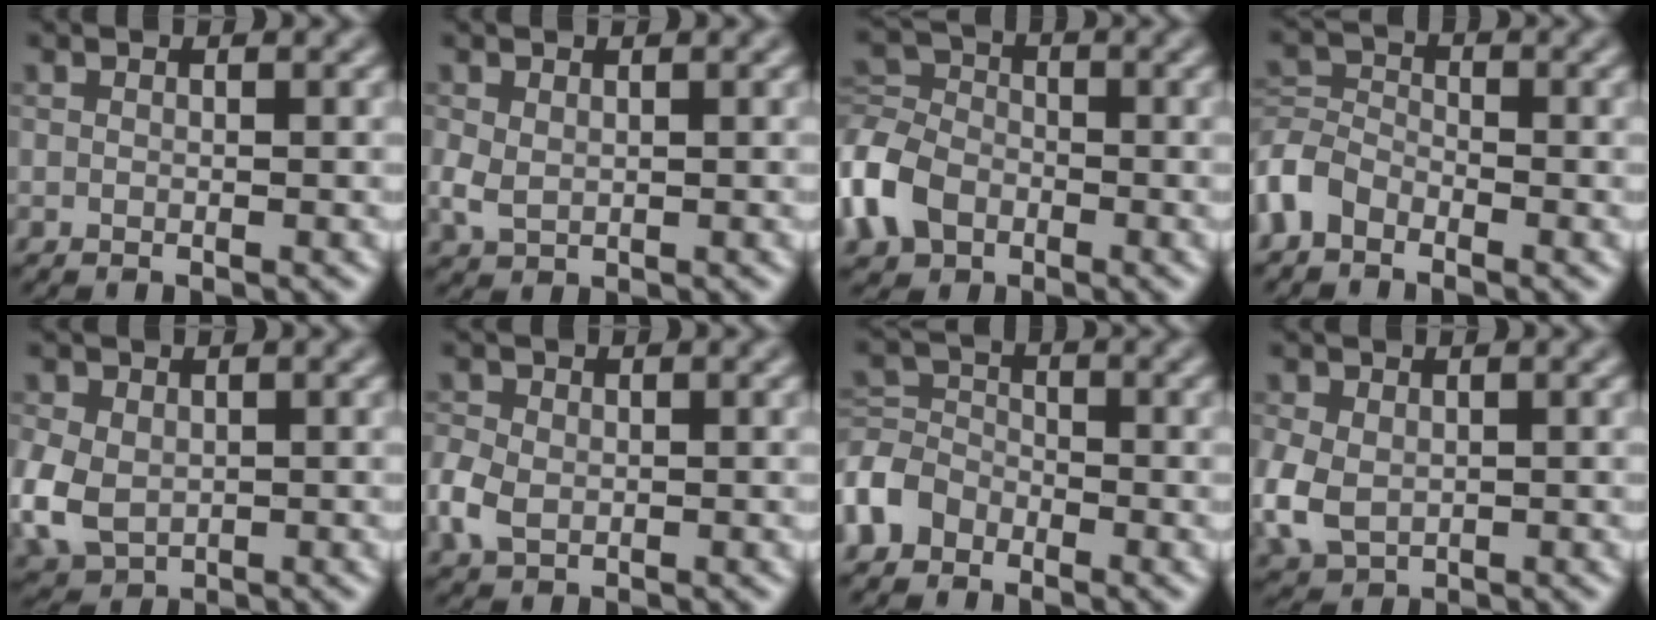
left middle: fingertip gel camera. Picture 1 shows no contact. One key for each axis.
{"total": 1.9, "fx": 0.1, "fy": 1.5, "fz": 1.2, "tx": -0.032, "ty": 0.000, "tz": 0.006}
{"total": 6.2, "fx": -3.0, "fy": 4.6, "fz": 2.8, "tx": -0.065, "ty": 0.005, "tz": -0.080}
{"total": 3.2, "fx": -2.1, "fy": 2.0, "fz": 1.4, "tx": -0.032, "ty": 0.007, "tz": -0.057}
{"total": 5.3, "fx": -0.6, "fy": 4.1, "fz": 3.3, "tx": -0.086, "ty": -0.007, "tz": -0.014}
{"total": 3.0, "fx": -0.6, "fy": 2.4, "fz": 1.7, "tx": -0.042, "ty": 0.000, "tz": -0.014}
{"total": 3.9, "fx": -2.3, "fy": 2.8, "fz": 1.3, "tx": -0.029, "ty": 0.007, "tz": -0.062}
{"total": 4.6, "fx": -0.5, "fy": 3.5, "fz": 2.9, "tx": -0.077, "ty": -0.006, "tz": -0.010}